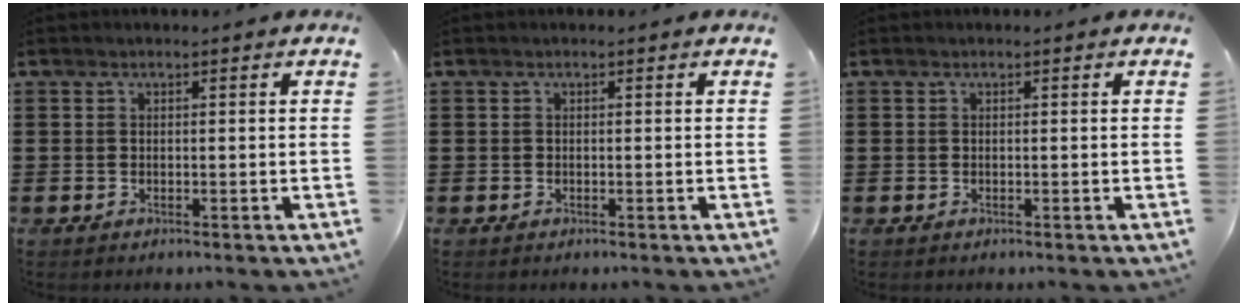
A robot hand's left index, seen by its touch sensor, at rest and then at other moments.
{"total": 0.0}
{"total": 0.0}